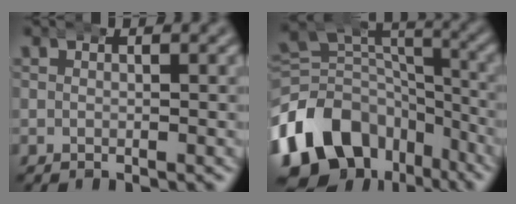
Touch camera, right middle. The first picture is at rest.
{"total": 15.3, "force": [-4.5, 12.3, 7.9], "torque": [-0.163, -0.058, -0.063]}